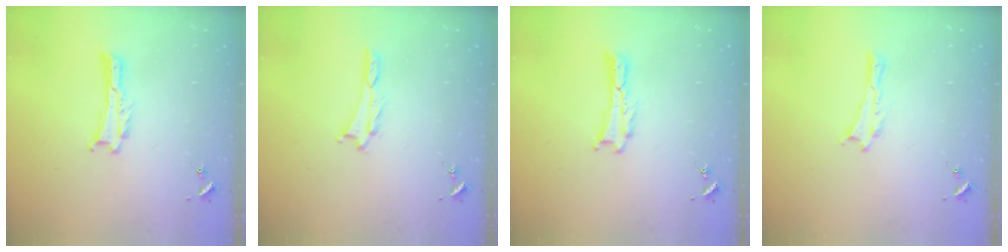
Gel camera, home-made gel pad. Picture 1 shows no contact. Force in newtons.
{"total": 0.7, "press": 0.7, "slide": 0.3}
{"total": 0.0}
{"total": 0.0}